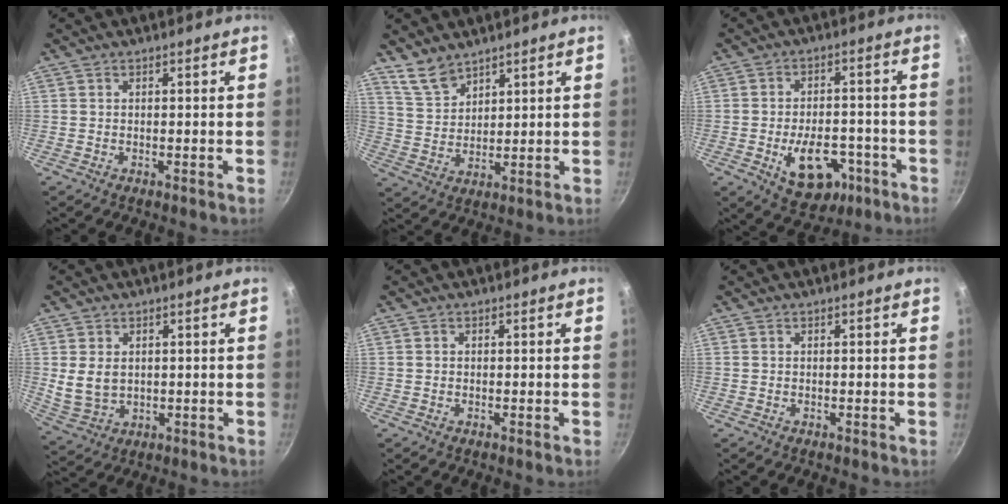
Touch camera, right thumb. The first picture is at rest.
{"total": 6.2, "force": [5.2, 2.6, 2.0], "torque": [-0.030, -0.027, 0.113]}
{"total": 12.4, "force": [-4.5, 7.5, 8.7], "torque": [-0.097, 0.022, -0.055]}
{"total": 6.5, "force": [0.9, 4.9, 4.1], "torque": [-0.068, -0.012, 0.032]}
{"total": 0.0}
{"total": 0.0}